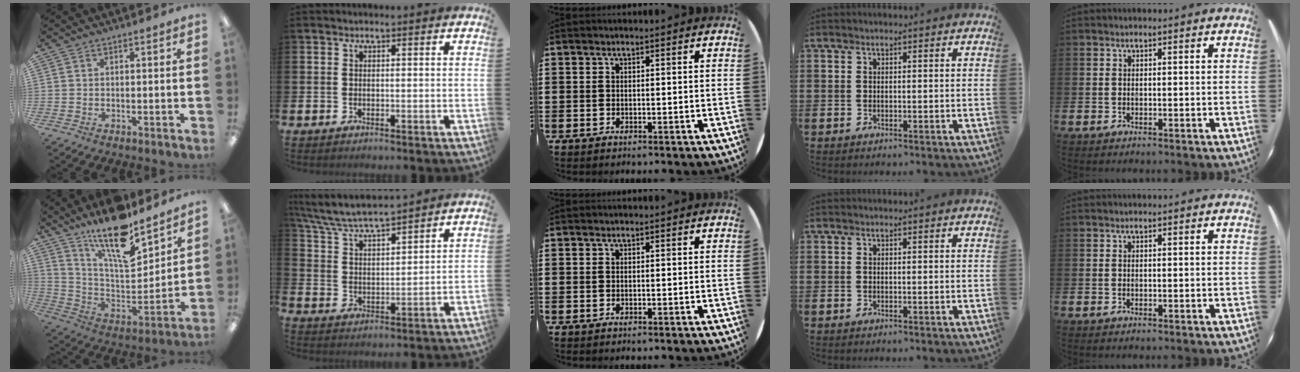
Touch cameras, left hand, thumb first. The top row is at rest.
{"thumb": {"total": 19.7, "force": [14.9, 5.6, 11.6], "torque": [-0.200, -0.104, 0.253]}, "index": {"total": 6.7, "force": [6.4, 0.5, 1.8], "torque": [-0.065, -0.041, 0.111]}}